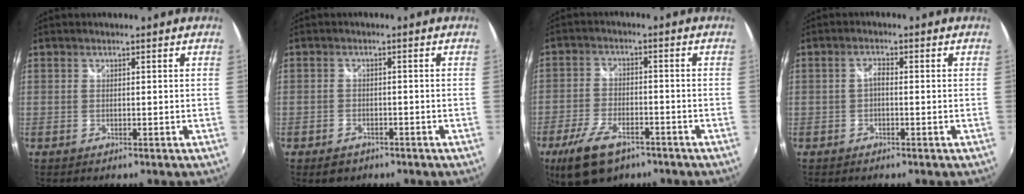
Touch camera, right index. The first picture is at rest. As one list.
[{"total": 3.9, "force": [-2.5, 2.7, 1.2], "torque": [-0.037, -0.004, -0.036]}, {"total": 11.1, "force": [-7.2, 5.2, 6.6], "torque": [-0.156, -0.019, -0.129]}, {"total": 1.5, "force": [-0.5, 0.7, 1.2], "torque": [-0.024, 0.005, -0.011]}]